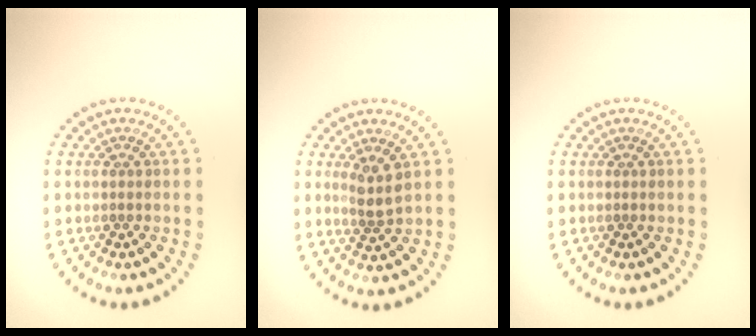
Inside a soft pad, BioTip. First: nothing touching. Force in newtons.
{"total": 2.2, "press": 1.7, "slide": 1.4}
{"total": 0.0}